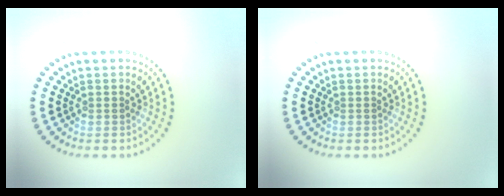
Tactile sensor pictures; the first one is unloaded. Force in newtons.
{"total": 0.0}